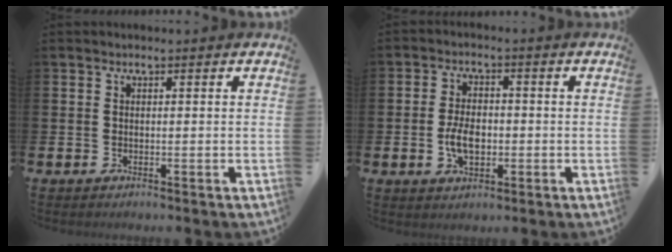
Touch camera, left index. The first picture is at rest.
{"total": 4.7, "force": [-0.9, 2.8, 3.7], "torque": [-0.061, -0.003, -0.020]}